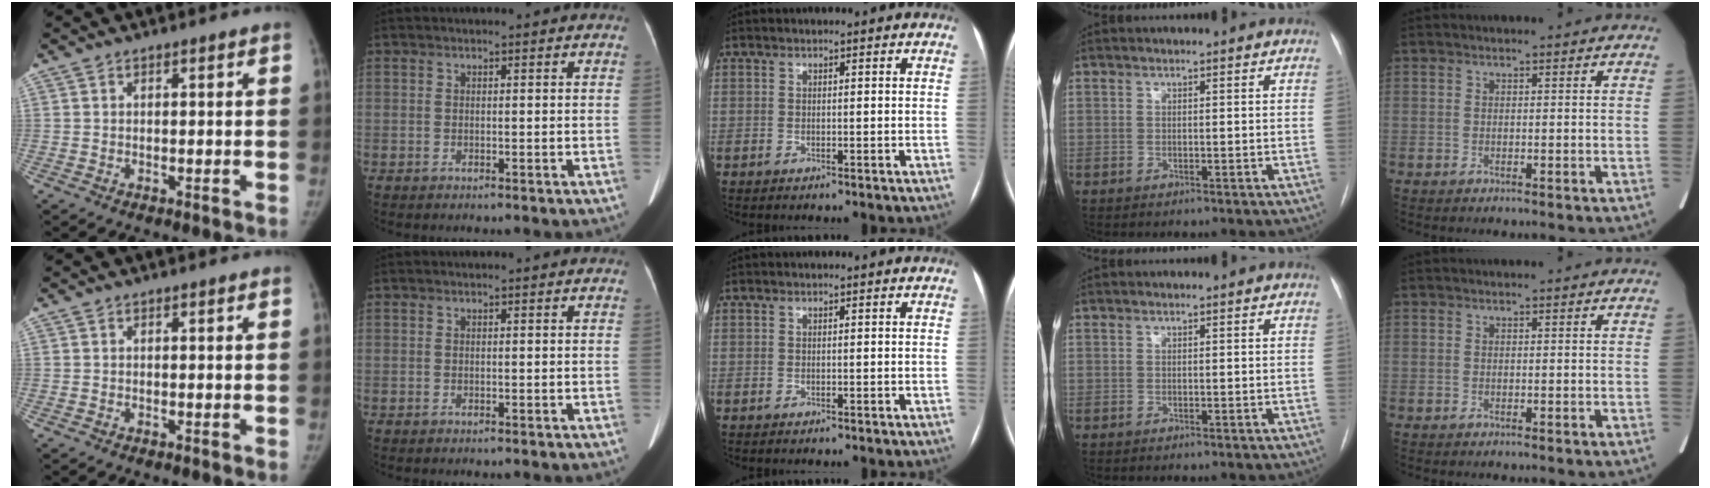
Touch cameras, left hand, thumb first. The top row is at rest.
{}